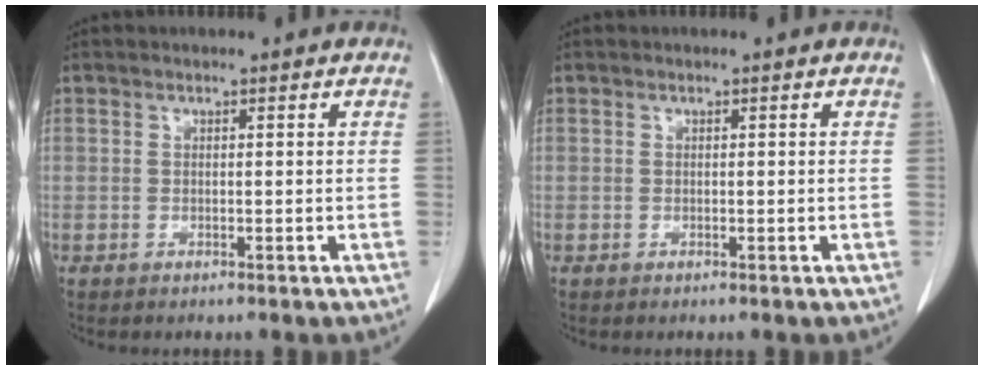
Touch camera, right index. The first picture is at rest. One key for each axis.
{"total": 0.0}